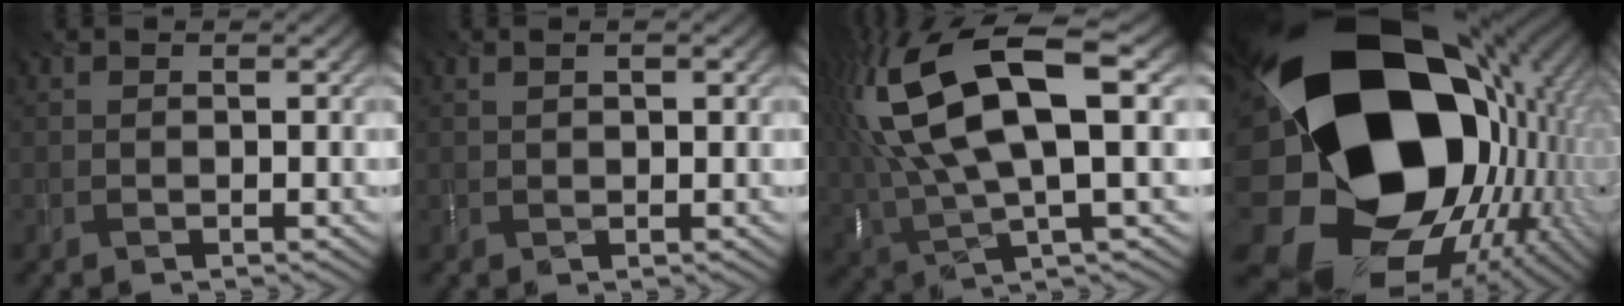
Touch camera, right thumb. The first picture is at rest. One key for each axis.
{"total": 1.7, "fx": 0.8, "fy": 0.7, "fz": 1.4, "tx": -0.028, "ty": 0.002, "tz": 0.020}
{"total": 17.7, "fx": 4.5, "fy": 6.5, "fz": 15.9, "tx": -0.356, "ty": 0.026, "tz": 0.083}
{"total": 23.8, "fx": 1.0, "fy": 18.0, "fz": 15.5, "tx": -0.319, "ty": -0.086, "tz": 0.041}